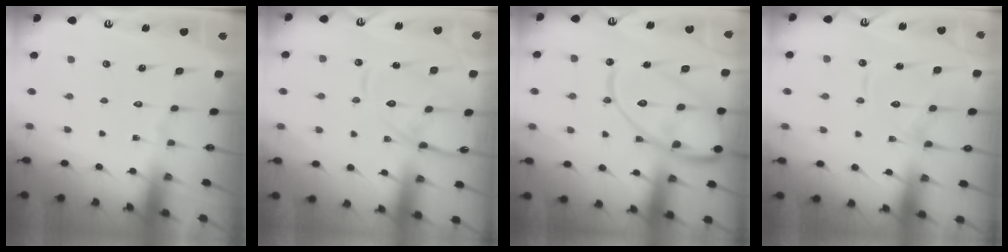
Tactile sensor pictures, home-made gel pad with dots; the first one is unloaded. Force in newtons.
{"total": 14.1, "press": 14.1, "slide": 1.1}
{"total": 19.7, "press": 19.6, "slide": 1.8}
{"total": 12.5, "press": 12.4, "slide": 1.3}